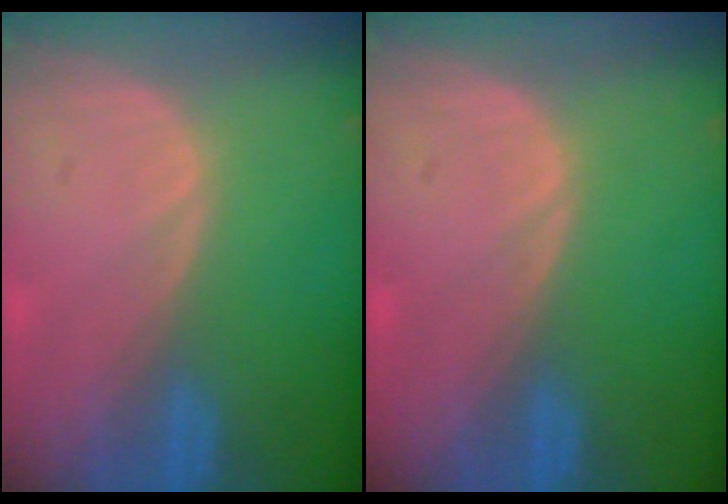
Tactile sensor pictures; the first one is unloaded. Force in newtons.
{"total": 0.0}